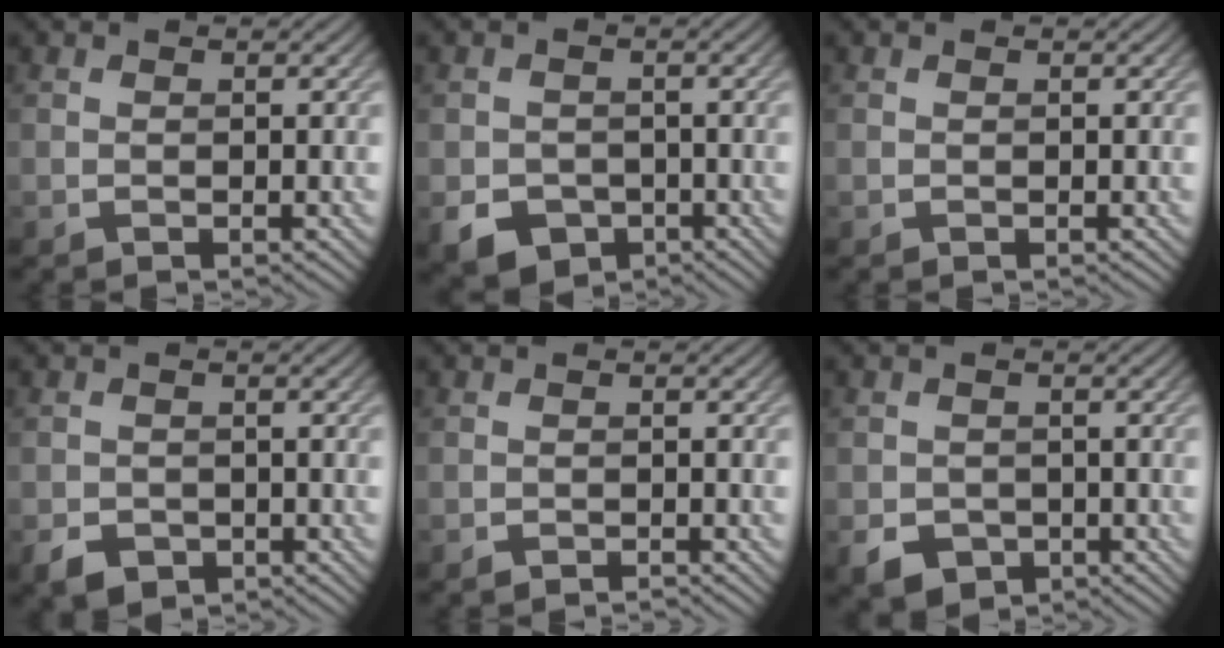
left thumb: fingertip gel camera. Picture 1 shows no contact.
{"total": 5.0, "force": [-2.3, 3.9, 2.0], "torque": [-0.042, -0.016, -0.043]}
{"total": 0.0}
{"total": 2.9, "force": [-1.6, 2.1, 1.1], "torque": [-0.022, -0.011, -0.034]}
{"total": 0.9, "force": [-0.8, 0.2, 0.3], "torque": [-0.005, -0.001, -0.016]}
{"total": 3.7, "force": [-1.7, 2.9, 1.4], "torque": [-0.029, -0.015, -0.035]}